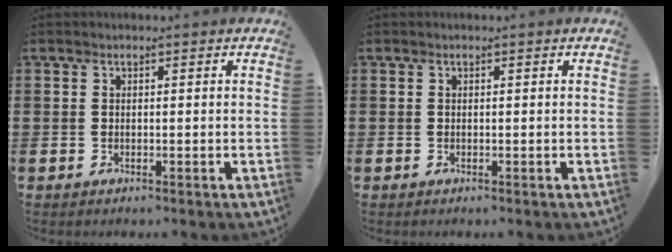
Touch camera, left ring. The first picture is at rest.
{"total": 0.0}